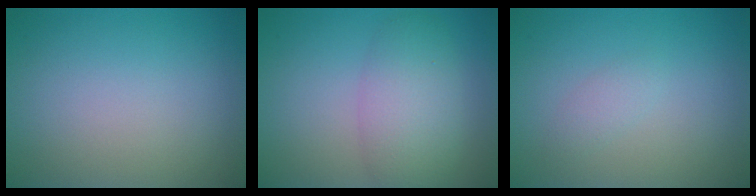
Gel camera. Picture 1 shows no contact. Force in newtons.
{"total": 4.8, "press": 4.8, "slide": 0.2}
{"total": 1.0, "press": 1.0, "slide": 0.1}